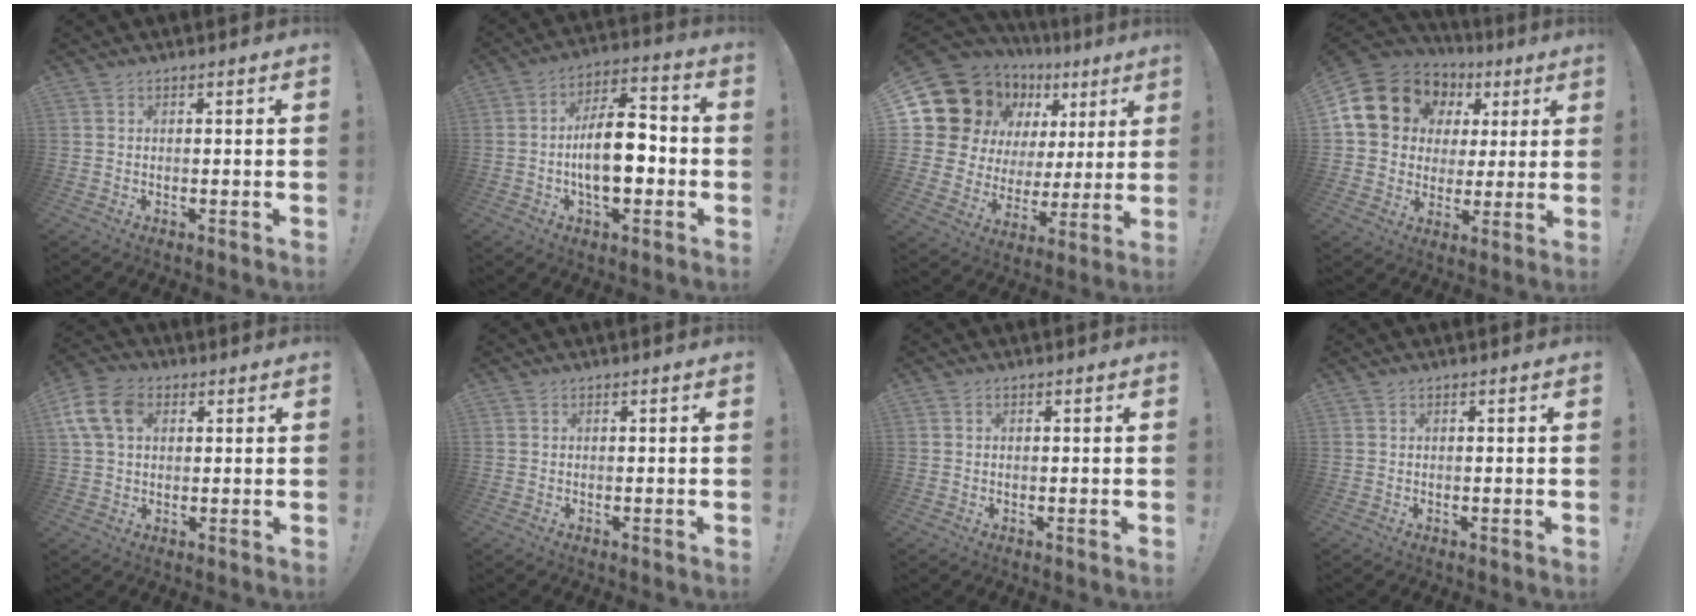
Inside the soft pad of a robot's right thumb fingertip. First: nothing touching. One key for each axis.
{"total": 15.2, "fx": -3.2, "fy": 7.4, "fz": 12.9, "tx": -0.218, "ty": 0.014, "tz": -0.061}
{"total": 15.4, "fx": 9.8, "fy": 9.5, "fz": 7.2, "tx": -0.116, "ty": -0.076, "tz": 0.197}
{"total": 17.0, "fx": 6.4, "fy": 13.8, "fz": 7.5, "tx": -0.122, "ty": -0.021, "tz": 0.143}
{"total": 11.7, "fx": 3.7, "fy": 8.1, "fz": 7.5, "tx": -0.152, "ty": 0.002, "tz": 0.074}
{"total": 0.0}
{"total": 0.0}
{"total": 0.0}